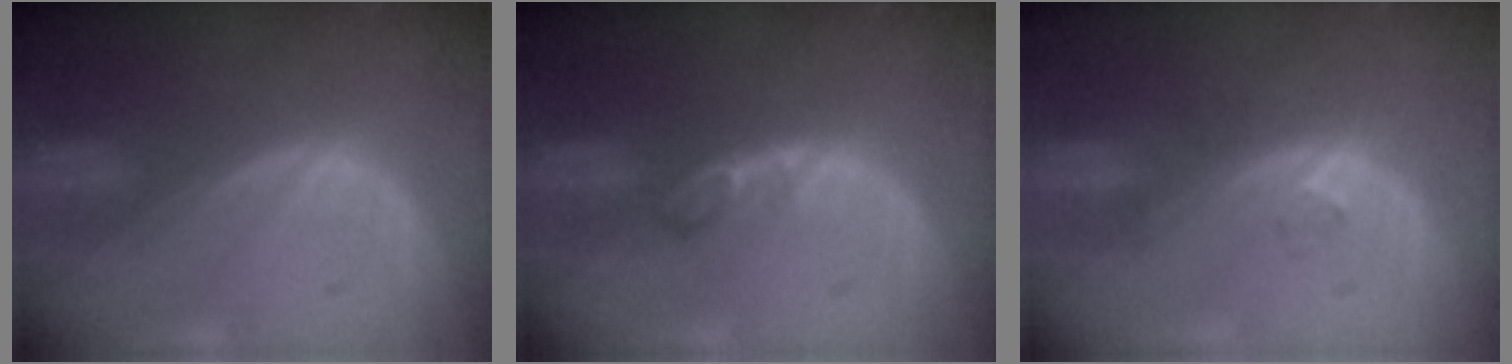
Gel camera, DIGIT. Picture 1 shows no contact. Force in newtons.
{"total": 2.4, "press": 2.4, "slide": 0.4}
{"total": 2.7, "press": 2.3, "slide": 1.5}